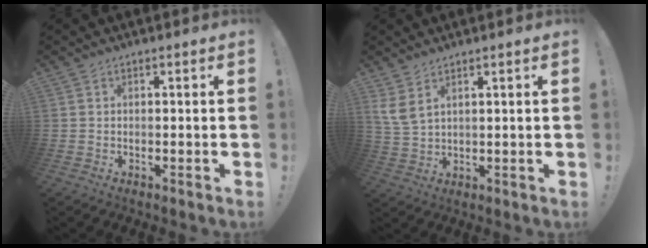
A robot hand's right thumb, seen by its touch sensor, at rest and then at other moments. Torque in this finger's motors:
{"motor_torque": [-0.58, 0.38, 0.24, -0.01, 0.01]}